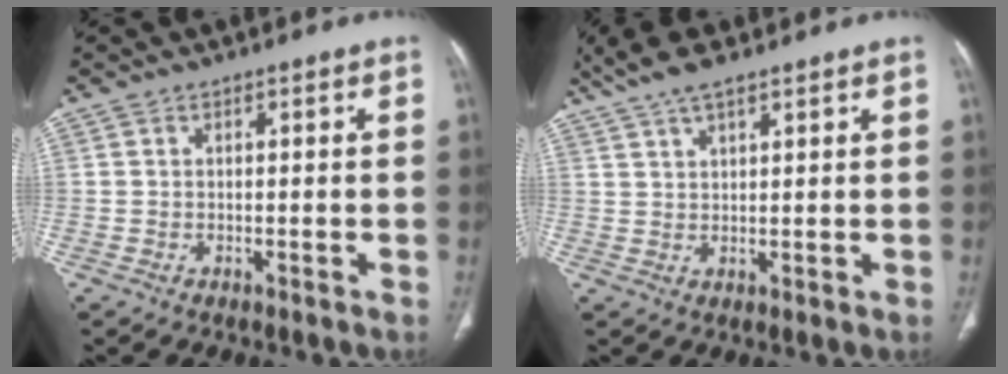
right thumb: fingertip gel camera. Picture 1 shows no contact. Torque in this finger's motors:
{"motor_torque": [-2.07, 2.21, 1.32, 1.20, 0.08]}